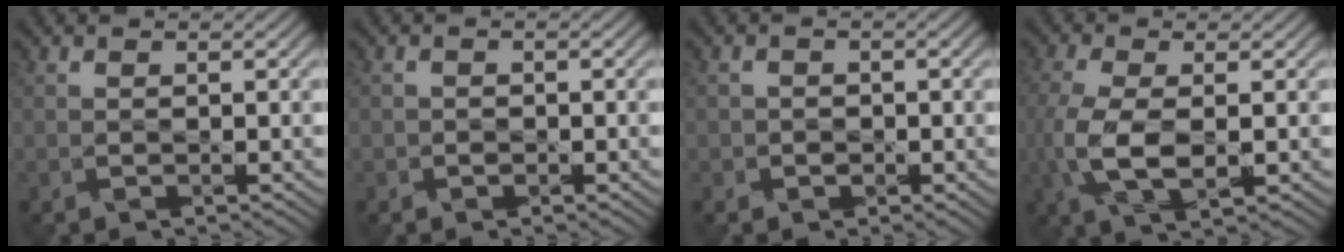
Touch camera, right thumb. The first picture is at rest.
{"total": 1.0, "force": [-0.3, 0.9, -0.3], "torque": [0.017, 0.003, -0.013]}
{"total": 1.9, "force": [-0.4, 1.9, -0.3], "torque": [0.013, 0.013, -0.017]}
{"total": 6.4, "force": [-1.2, 2.7, 5.7], "torque": [-0.144, -0.006, -0.019]}